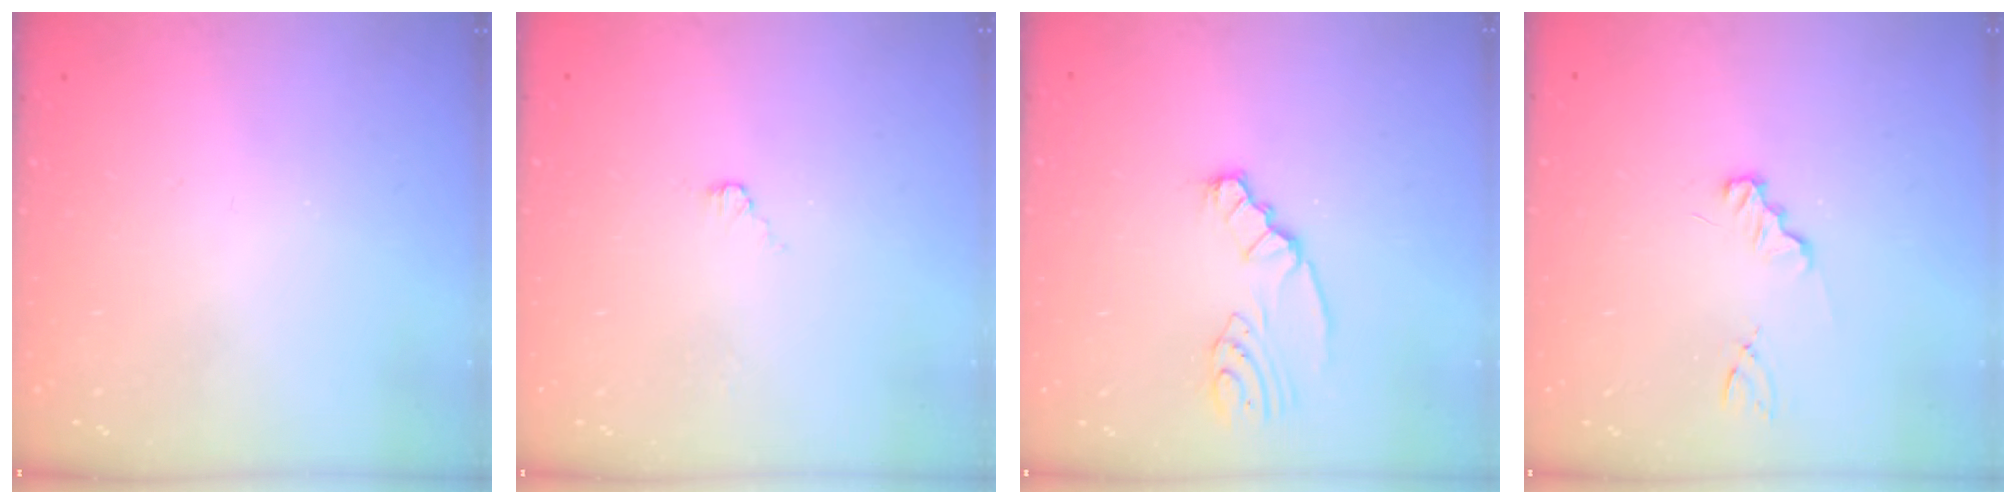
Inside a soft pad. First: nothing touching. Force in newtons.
{"total": 2.5, "press": 2.5, "slide": 0.3}
{"total": 2.4, "press": 2.4, "slide": 0.4}
{"total": 1.2, "press": 1.2, "slide": 0.1}